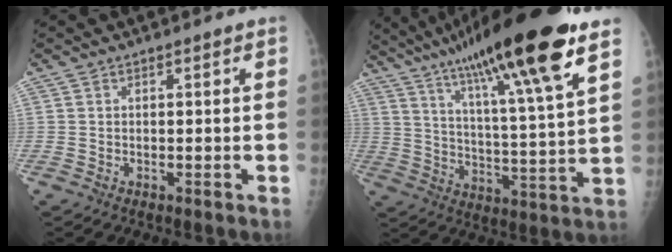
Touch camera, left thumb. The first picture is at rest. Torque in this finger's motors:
{"motor_torque": [1.84, -0.14, 1.55, -1.23, 0.52]}